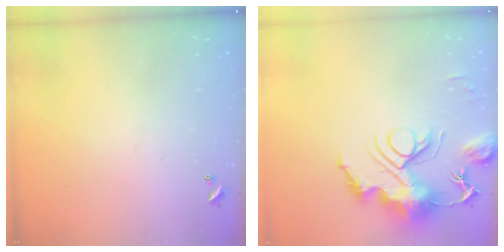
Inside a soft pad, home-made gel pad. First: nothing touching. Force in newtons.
{"total": 13.8, "press": 13.7, "slide": 0.8}